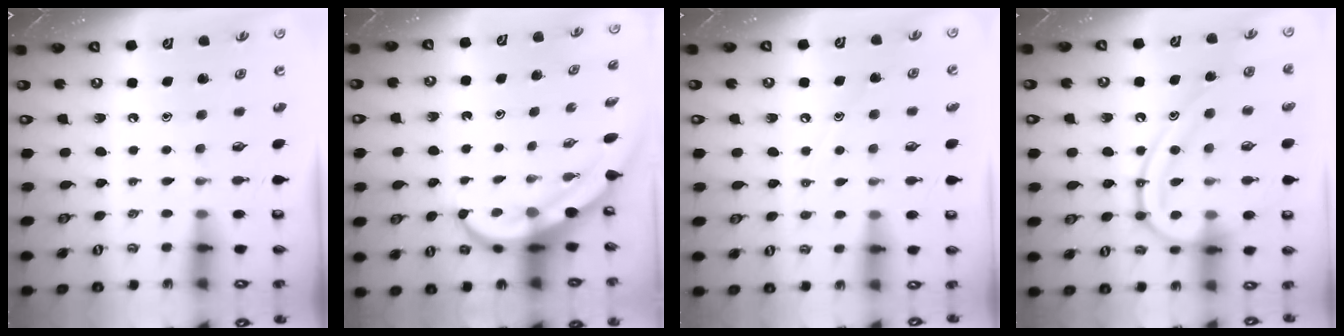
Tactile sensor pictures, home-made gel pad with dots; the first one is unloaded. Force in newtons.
{"total": 7.1, "press": 7.1, "slide": 0.9}
{"total": 6.9, "press": 6.9, "slide": 0.5}
{"total": 17.3, "press": 17.2, "slide": 1.9}